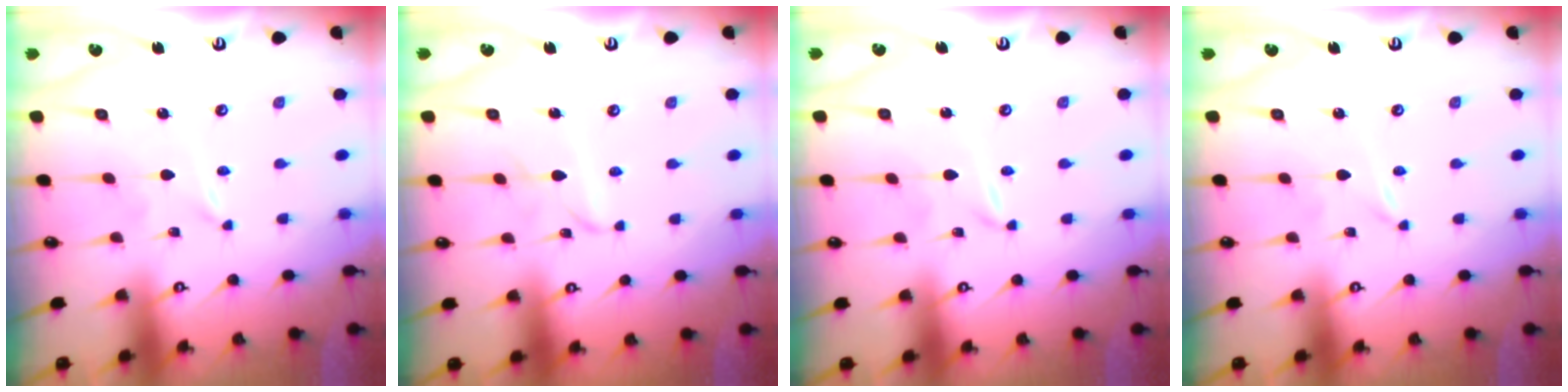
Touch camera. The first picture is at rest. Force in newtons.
{"total": 4.3, "press": 4.2, "slide": 0.4}
{"total": 1.2, "press": 1.2, "slide": 0.1}
{"total": 0.0}